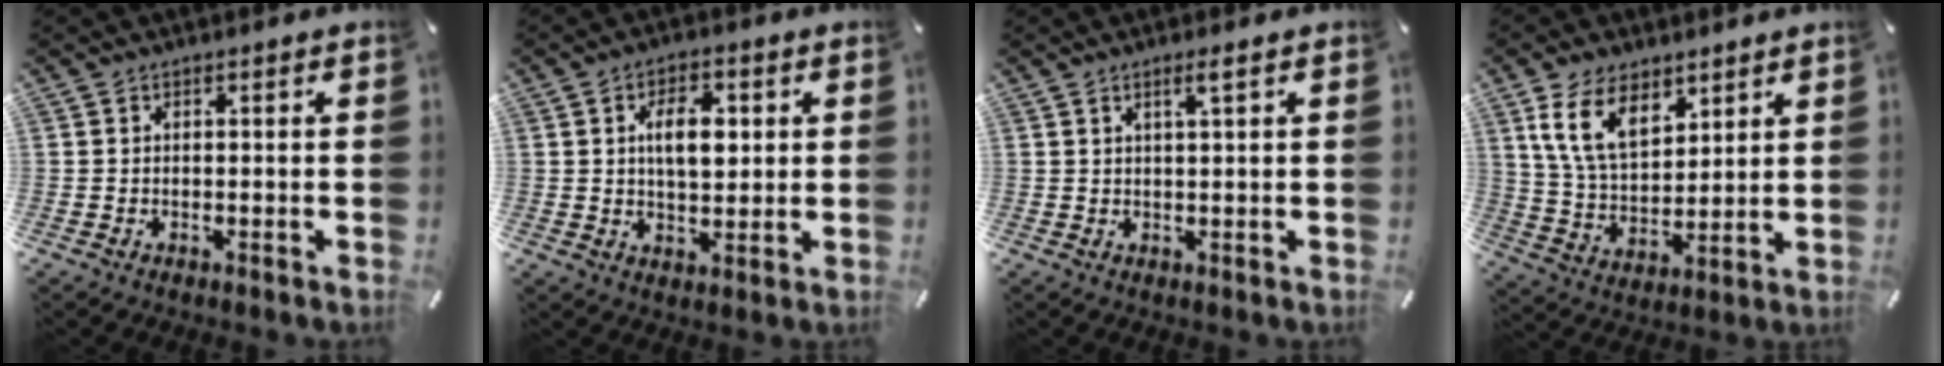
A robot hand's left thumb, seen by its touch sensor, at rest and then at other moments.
{"total": 7.9, "force": [1.5, 4.8, 6.1], "torque": [-0.101, 0.001, 0.017]}
{"total": 2.7, "force": [1.3, 0.1, 2.3], "torque": [-0.046, -0.001, 0.021]}
{"total": 12.2, "force": [6.9, 7.1, 7.1], "torque": [-0.166, -0.013, 0.130]}